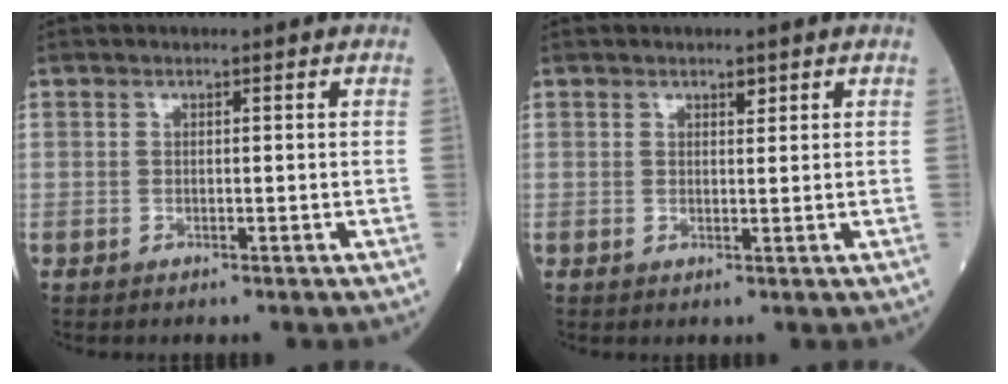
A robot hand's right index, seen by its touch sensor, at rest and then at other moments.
{"total": 1.1, "force": [0.8, 0.4, 0.7], "torque": [-0.011, -0.001, 0.012]}